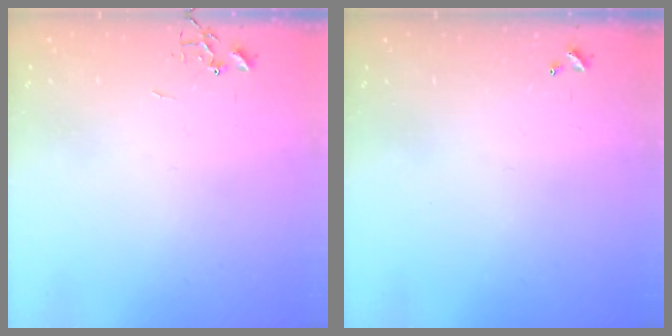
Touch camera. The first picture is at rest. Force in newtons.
{"total": 0.0}